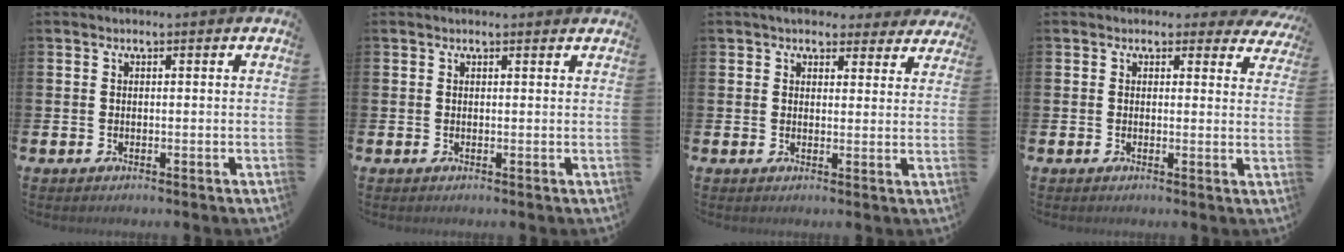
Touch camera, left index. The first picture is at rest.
{"total": 0.6, "force": [0.5, 0.1, 0.2], "torque": [0.004, -0.002, 0.007]}
{"total": 4.3, "force": [3.8, 1.9, 0.7], "torque": [-0.007, -0.019, 0.066]}
{"total": 1.8, "force": [1.5, 1.0, 0.2], "torque": [-0.001, -0.002, 0.022]}